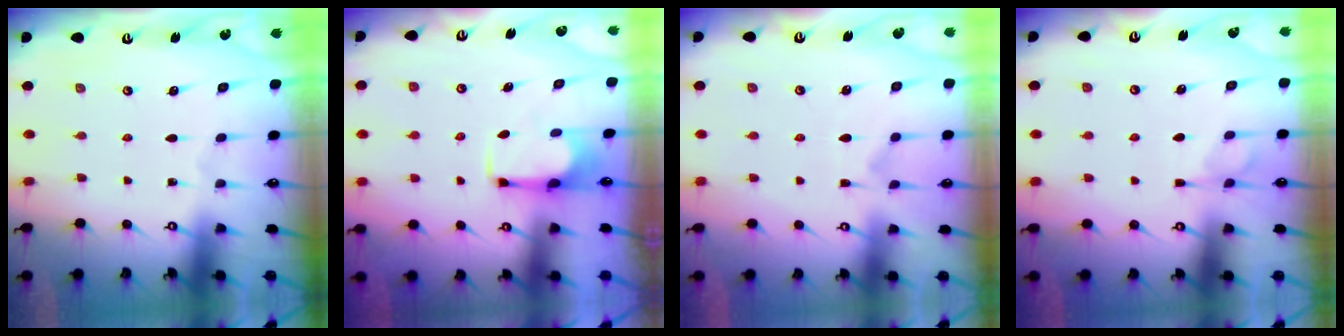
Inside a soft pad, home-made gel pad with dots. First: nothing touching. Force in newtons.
{"total": 2.4, "press": 2.2, "slide": 0.8}
{"total": 1.1, "press": 0.1, "slide": 1.1}
{"total": 1.3, "press": 0.7, "slide": 1.2}